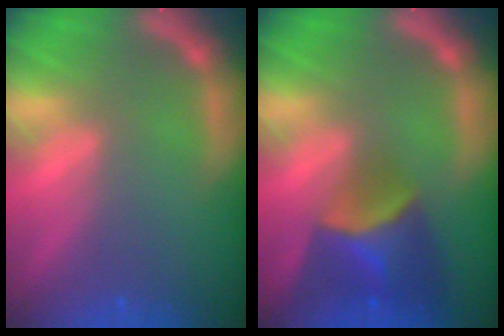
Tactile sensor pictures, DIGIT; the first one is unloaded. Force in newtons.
{"total": 6.5}